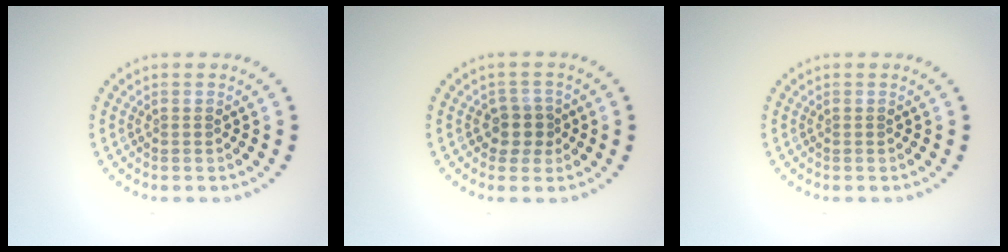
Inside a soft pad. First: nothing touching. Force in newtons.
{"total": 2.2, "press": 1.9, "slide": 1.2}
{"total": 0.0}